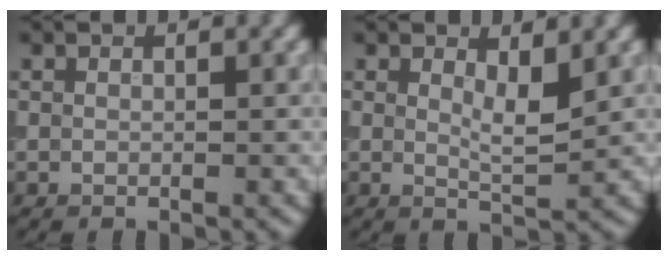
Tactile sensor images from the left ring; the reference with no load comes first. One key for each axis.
{"total": 2.4, "fx": 1.0, "fy": 0.5, "fz": 2.1, "tx": -0.035, "ty": -0.007, "tz": 0.019}